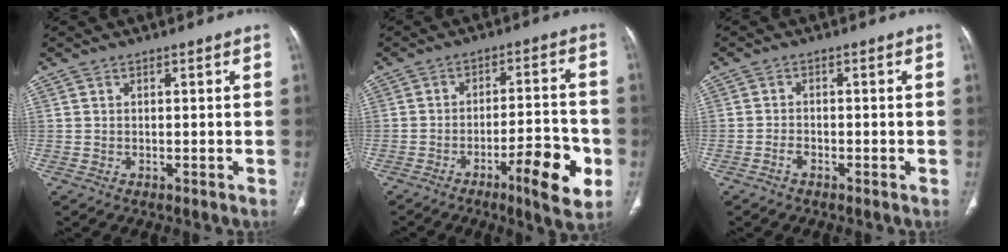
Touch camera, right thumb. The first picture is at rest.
{"total": 12.1, "force": [-5.2, 2.5, 10.7], "torque": [-0.144, 0.024, -0.074]}
{"total": 1.4, "force": [-1.1, 0.5, 0.7], "torque": [-0.016, 0.005, -0.022]}